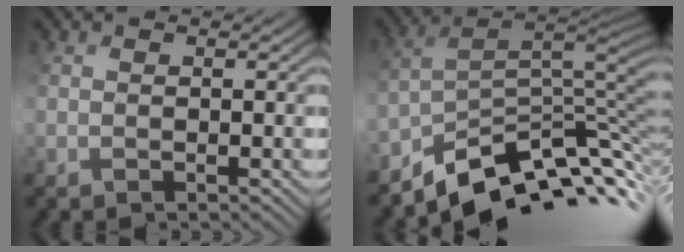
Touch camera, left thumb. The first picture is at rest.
{"total": 9.7, "force": [-7.2, 3.3, 5.6], "torque": [-0.114, 0.009, -0.118]}